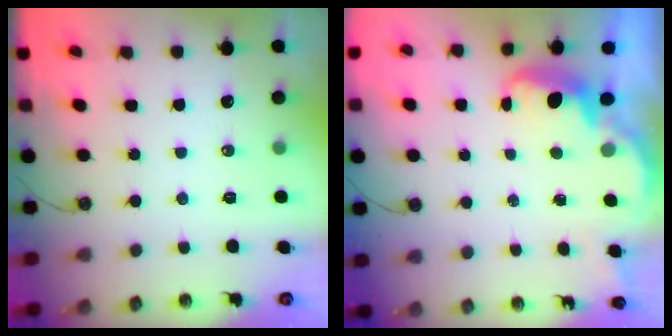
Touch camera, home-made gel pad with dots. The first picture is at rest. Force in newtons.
{"total": 2.8, "press": 2.7, "slide": 0.6}